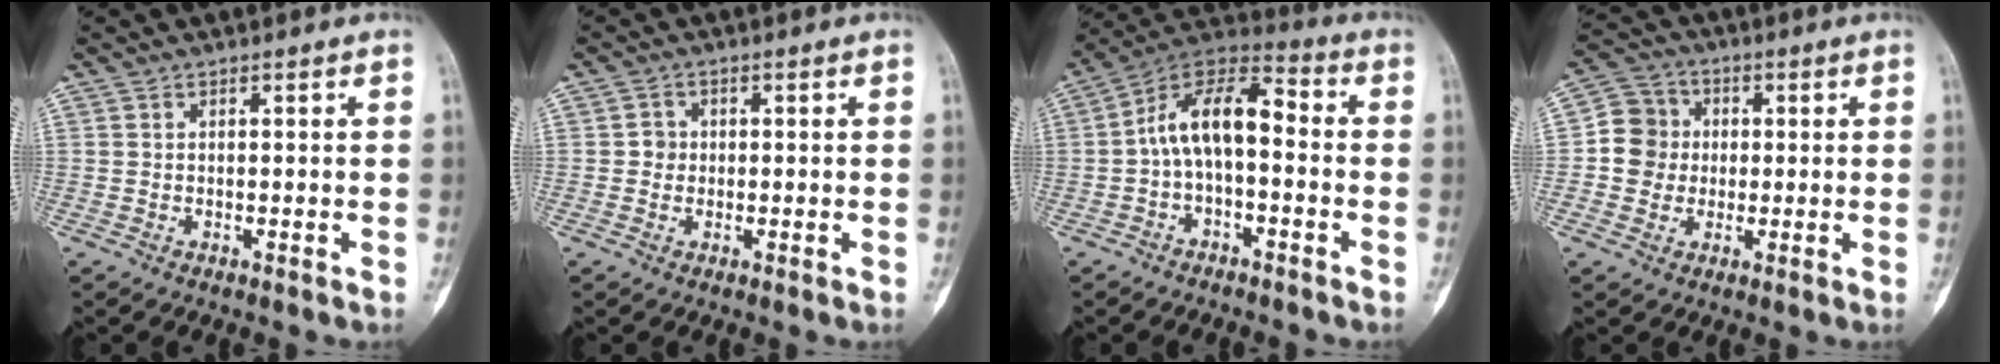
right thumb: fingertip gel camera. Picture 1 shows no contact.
{"total": 2.0, "force": [0.0, 1.9, 0.6], "torque": [0.006, 0.007, -0.005]}
{"total": 11.7, "force": [-0.9, 6.0, 10.0], "torque": [-0.162, 0.052, -0.030]}
{"total": 7.7, "force": [-0.1, 7.3, 2.3], "torque": [-0.007, 0.018, -0.013]}